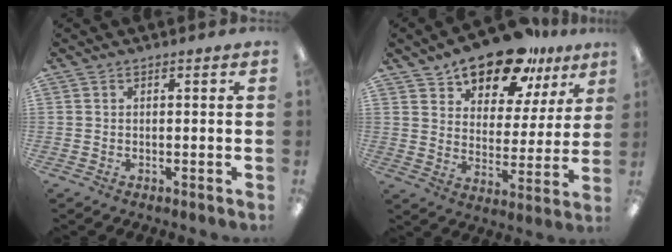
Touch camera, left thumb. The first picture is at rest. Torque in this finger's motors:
{"motor_torque": [0.35, 0.85, 1.29, -1.48, 0.03]}